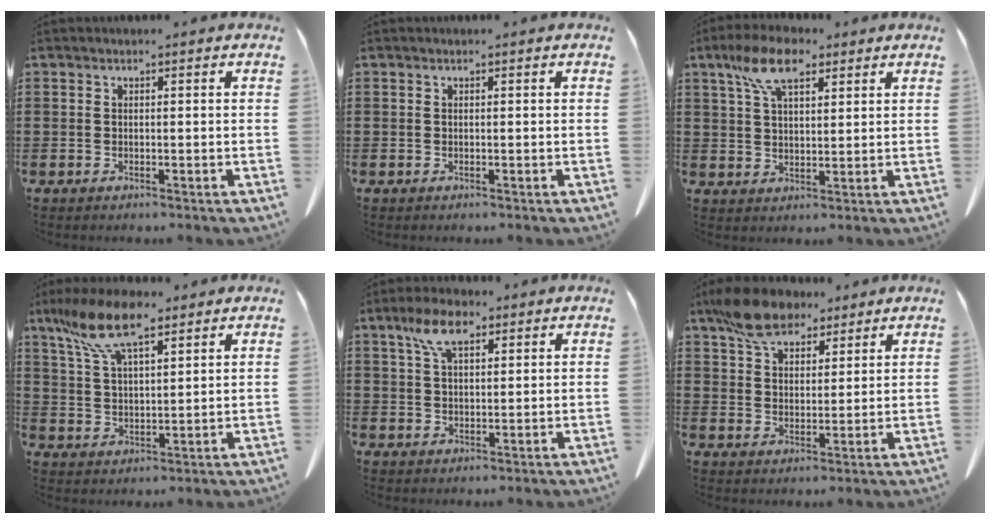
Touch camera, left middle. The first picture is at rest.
{"total": 0.0}
{"total": 8.2, "force": [5.0, 3.7, 5.3], "torque": [-0.119, 0.008, 0.091]}
{"total": 10.7, "force": [7.4, 3.5, 6.9], "torque": [-0.159, -0.013, 0.136]}
{"total": 6.6, "force": [3.7, 3.0, 4.5], "torque": [-0.100, 0.011, 0.068]}
{"total": 8.9, "force": [6.9, 4.0, 4.0], "torque": [-0.094, -0.005, 0.130]}